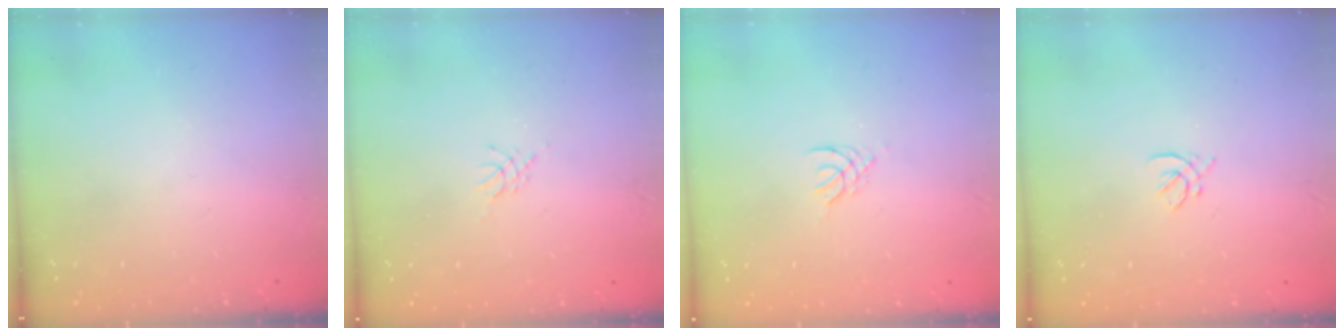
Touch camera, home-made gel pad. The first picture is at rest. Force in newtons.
{"total": 3.2, "press": 3.1, "slide": 0.6}
{"total": 2.0, "press": 1.9, "slide": 0.4}
{"total": 2.1, "press": 2.0, "slide": 0.7}